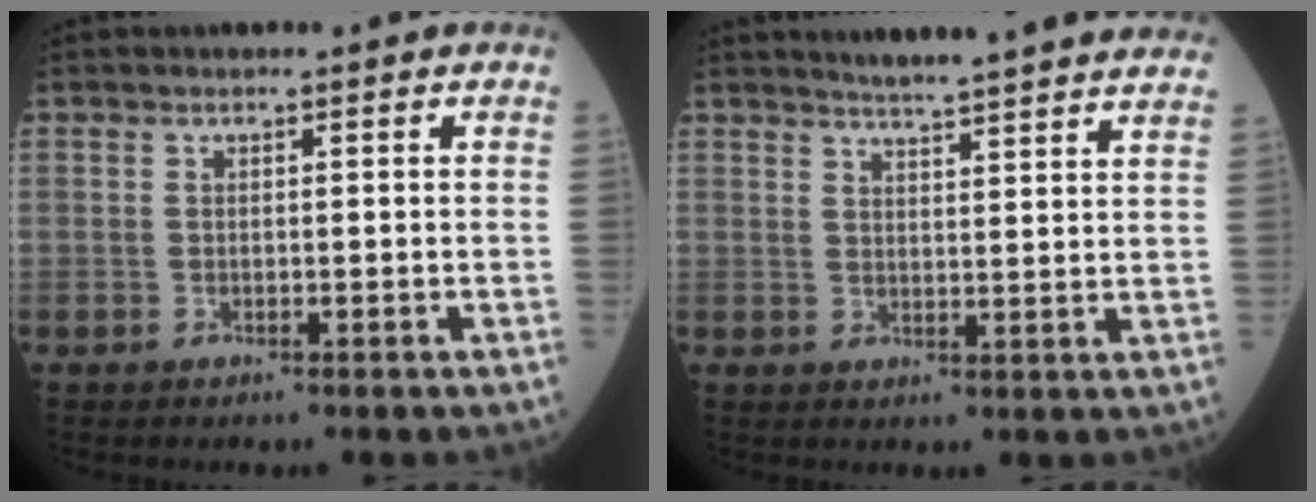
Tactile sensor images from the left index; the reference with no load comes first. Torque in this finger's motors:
{"motor_torque": [0.52, -0.82, 0.08, 0.03]}